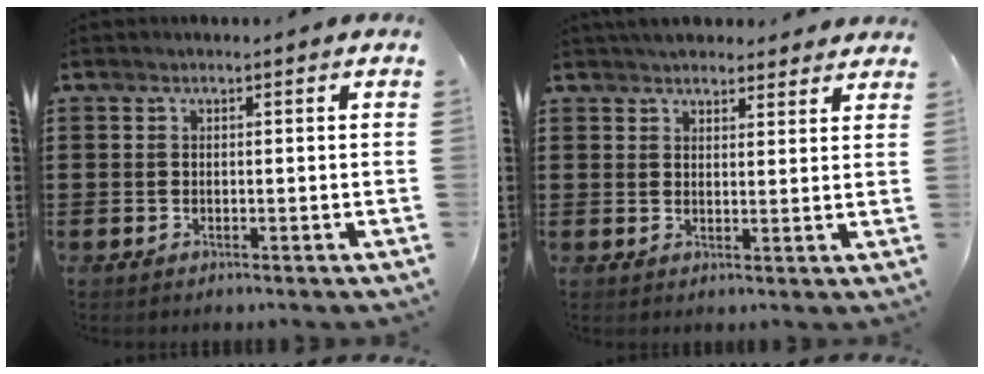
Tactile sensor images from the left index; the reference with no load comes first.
{"total": 3.4, "force": [3.3, 0.9, 0.5], "torque": [-0.016, -0.003, 0.063]}